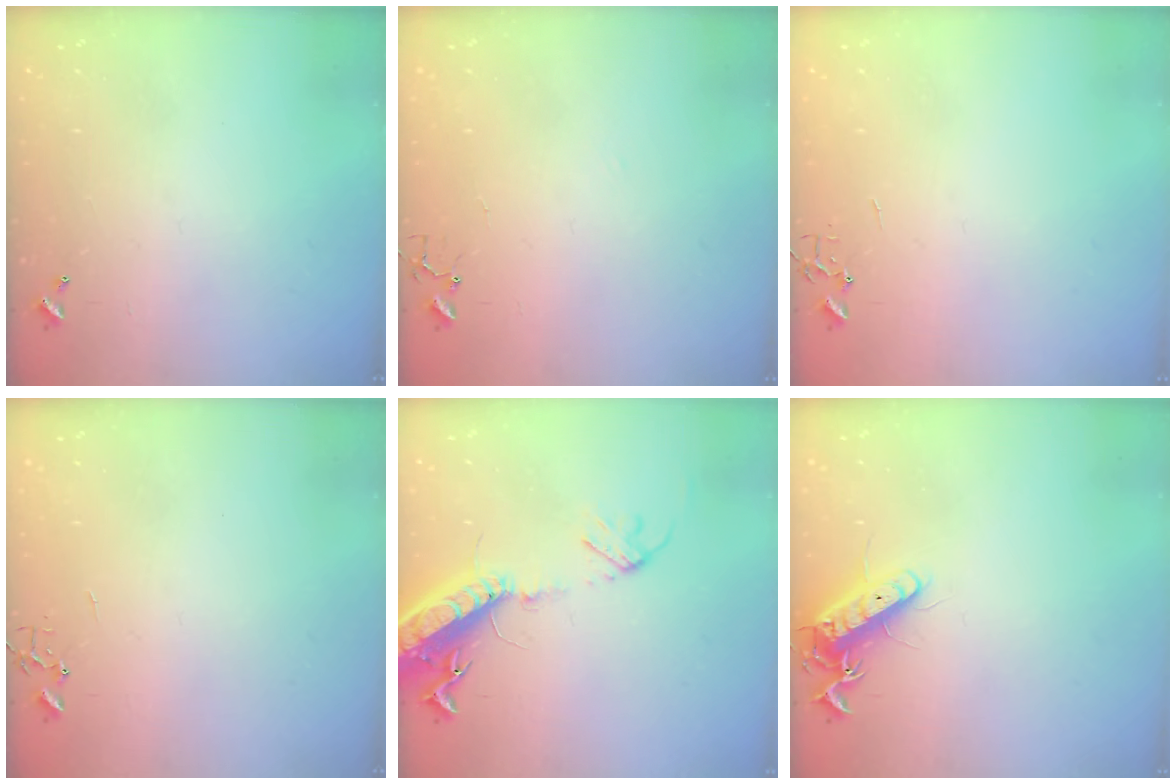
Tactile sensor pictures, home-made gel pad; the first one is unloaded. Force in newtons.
{"total": 6.1, "press": 6.0, "slide": 0.6}
{"total": 0.0}
{"total": 0.0}
{"total": 17.4, "press": 16.9, "slide": 4.1}
{"total": 12.7, "press": 12.6, "slide": 1.5}